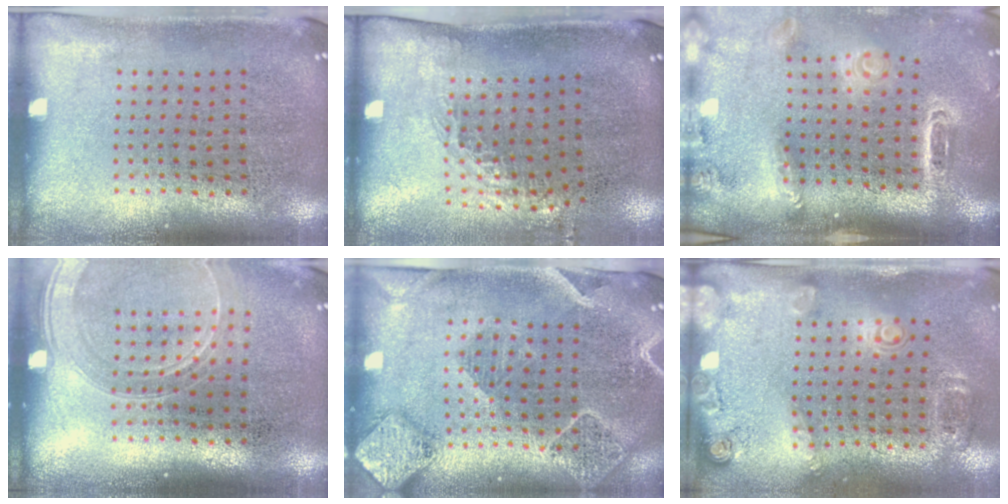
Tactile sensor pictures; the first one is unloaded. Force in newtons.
{"total": 1.2, "press": 0.9, "slide": 0.7}
{"total": 2.9, "press": 2.1, "slide": 2.0}
{"total": 1.7, "press": 1.6, "slide": 0.6}
{"total": 2.4, "press": 2.1, "slide": 1.0}
{"total": 1.9, "press": 1.2, "slide": 1.4}